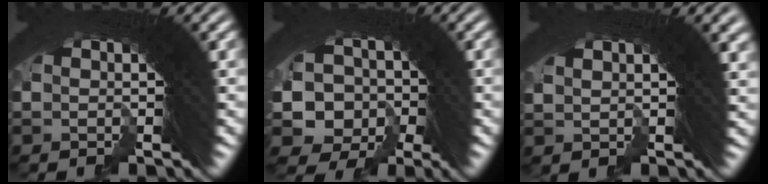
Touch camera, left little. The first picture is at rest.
{"total": 11.7, "force": [-2.3, 10.1, 5.3], "torque": [-0.171, -0.066, -0.023]}
{"total": 2.9, "force": [1.9, -0.6, 2.1], "torque": [-0.001, 0.021, 0.031]}